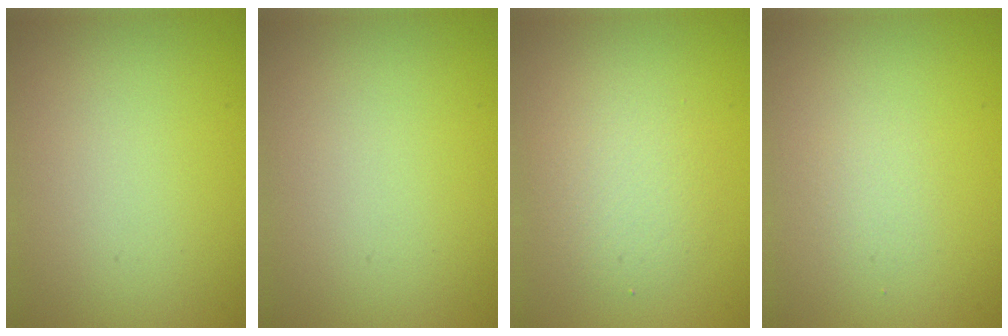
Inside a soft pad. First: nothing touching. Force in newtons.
{"total": 0.0}
{"total": 2.7, "press": 2.7, "slide": 0.2}
{"total": 0.9, "press": 0.9, "slide": 0.0}